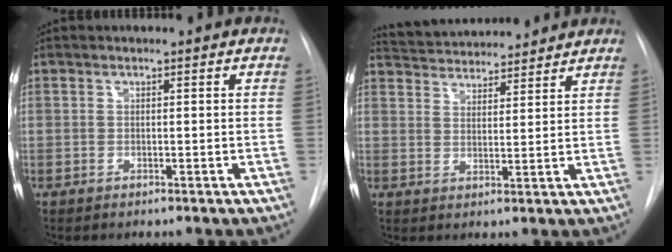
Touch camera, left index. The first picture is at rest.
{"total": 12.7, "force": [12.0, 2.3, 3.3], "torque": [-0.054, 0.023, 0.181]}